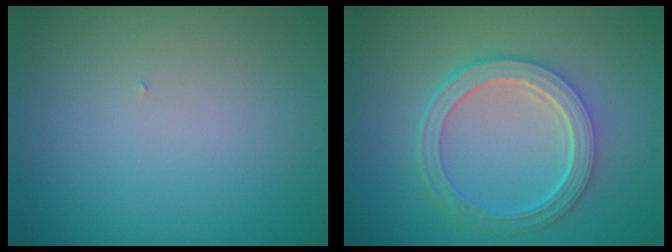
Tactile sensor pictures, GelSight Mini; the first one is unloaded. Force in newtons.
{"total": 5.2, "press": 3.9, "slide": 3.5}